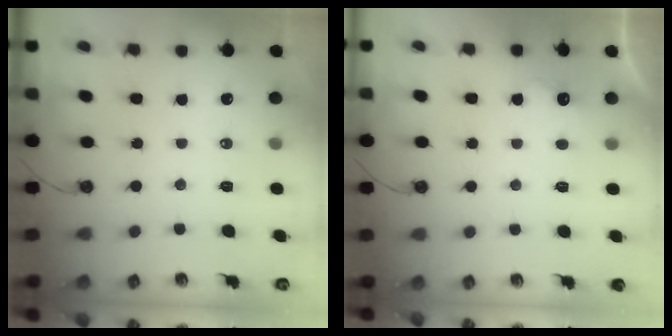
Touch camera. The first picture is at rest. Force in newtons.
{"total": 6.0, "press": 5.9, "slide": 1.0}